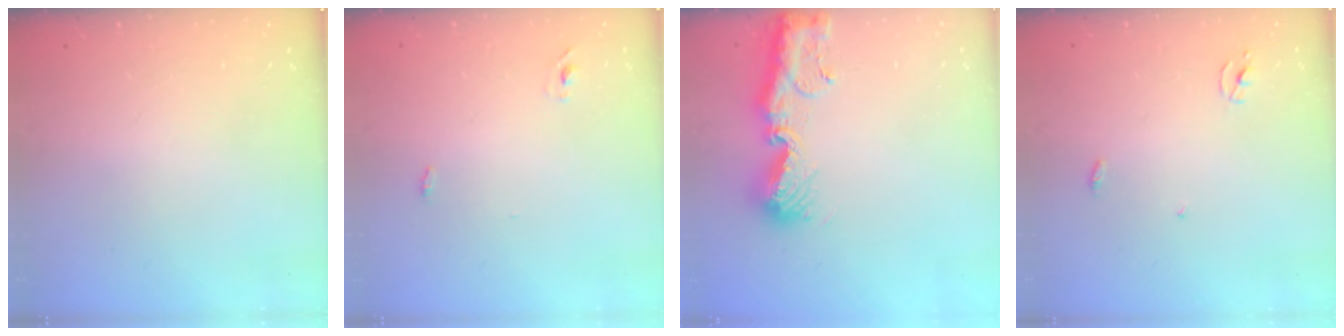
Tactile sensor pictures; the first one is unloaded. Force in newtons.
{"total": 2.9, "press": 2.7, "slide": 1.0}
{"total": 12.2, "press": 12.1, "slide": 0.8}
{"total": 2.3, "press": 2.3, "slide": 0.1}